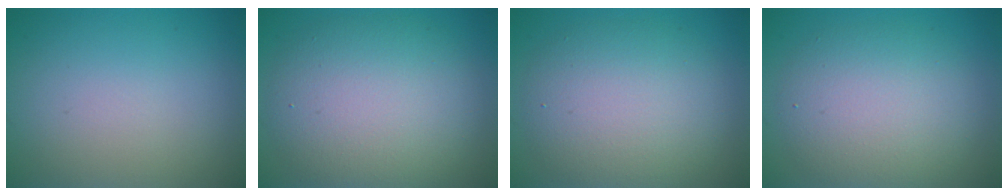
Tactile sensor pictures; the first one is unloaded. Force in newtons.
{"total": 8.6, "press": 8.6, "slide": 0.6}
{"total": 6.9, "press": 6.9, "slide": 0.6}
{"total": 6.0, "press": 6.0, "slide": 0.3}